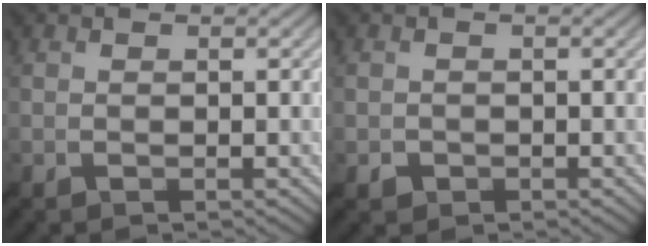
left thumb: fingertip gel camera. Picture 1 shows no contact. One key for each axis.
{"total": 1.4, "fx": -0.8, "fy": 1.1, "fz": 0.1, "tx": 0.003, "ty": -0.006, "tz": -0.016}